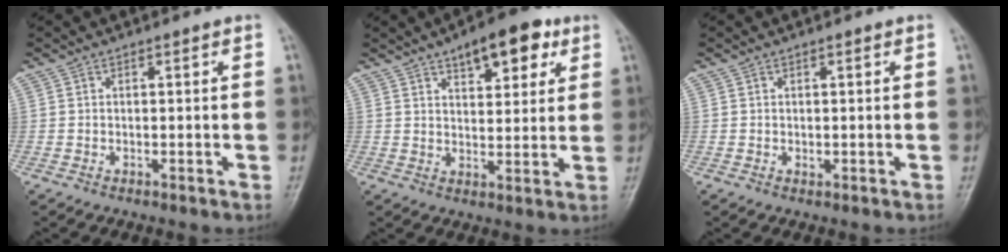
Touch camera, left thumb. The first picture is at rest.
{"total": 10.9, "force": [6.0, 5.0, 7.7], "torque": [-0.076, -0.018, 0.081]}
{"total": 0.6, "force": [0.1, 0.4, 0.5], "torque": [-0.005, -0.001, 0.004]}